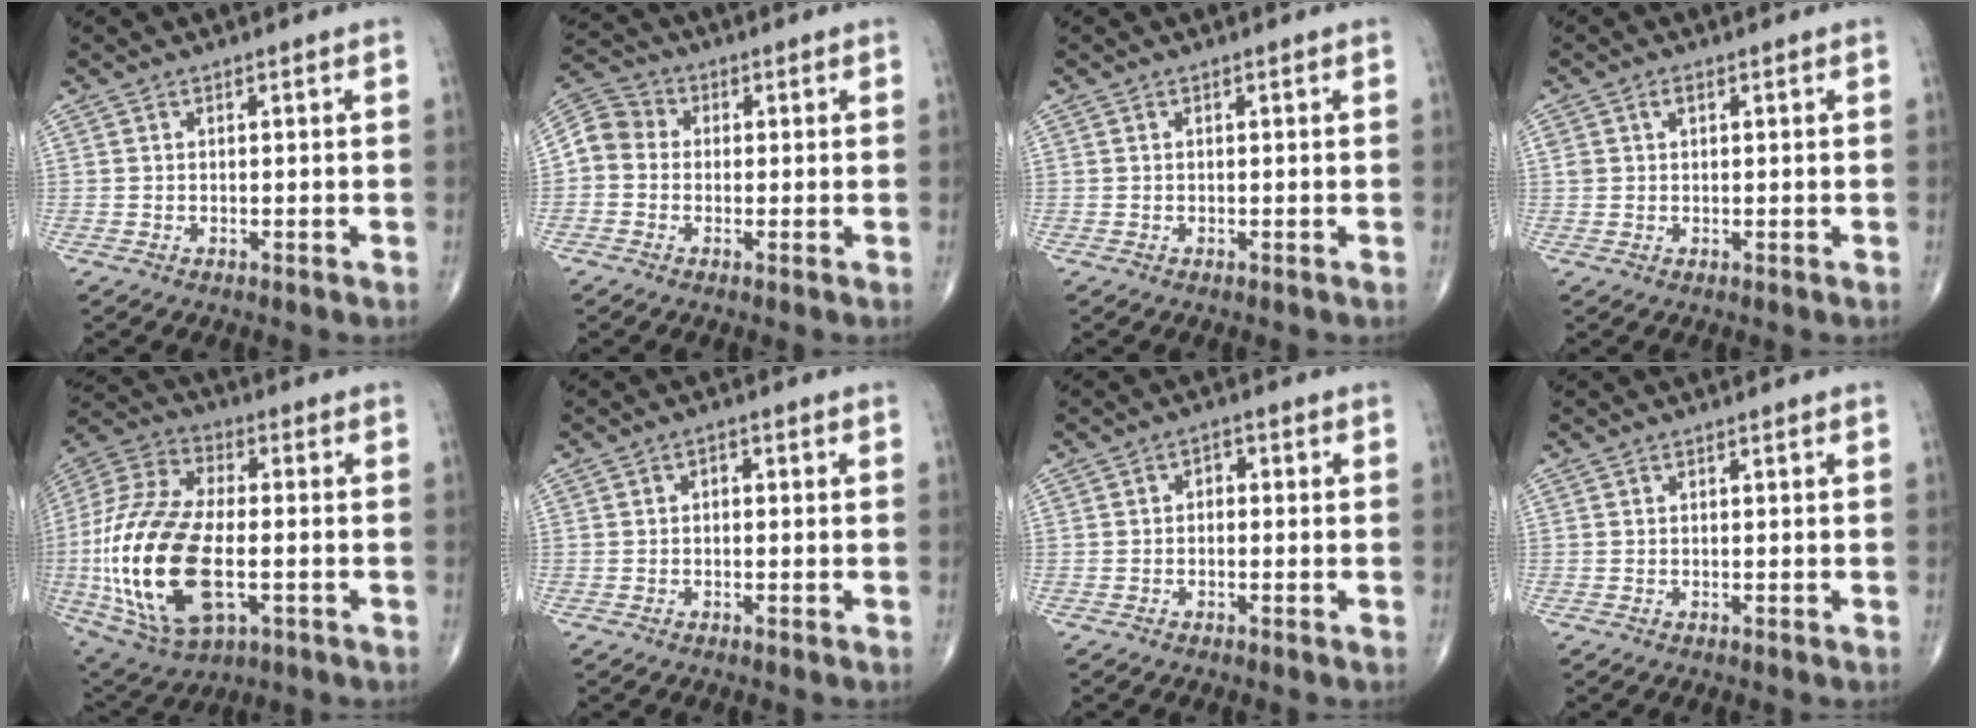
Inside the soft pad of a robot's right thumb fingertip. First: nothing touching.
{"total": 6.1, "force": [-0.4, 5.4, 2.8], "torque": [-0.042, 0.019, -0.024]}
{"total": 0.0}
{"total": 1.8, "force": [0.8, 1.2, 1.1], "torque": [-0.020, 0.005, 0.017]}
{"total": 26.3, "force": [-4.3, 13.4, 22.2], "torque": [-0.484, 0.000, -0.064]}
{"total": 1.4, "force": [0.1, 1.0, 1.0], "torque": [-0.006, 0.006, -0.004]}
{"total": 2.0, "force": [-0.1, 1.5, 1.4], "torque": [-0.008, 0.009, -0.010]}
{"total": 0.0}